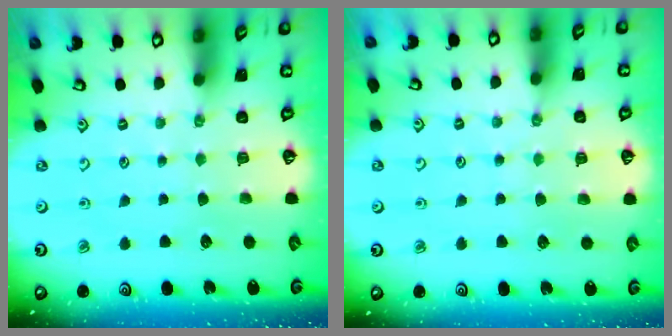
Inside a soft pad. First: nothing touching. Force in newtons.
{"total": 4.4, "press": 4.4, "slide": 0.5}